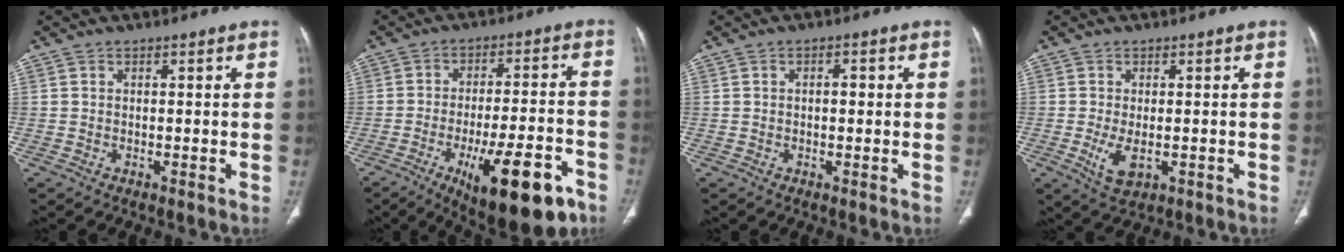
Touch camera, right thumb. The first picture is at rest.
{"total": 18.5, "force": [-9.5, 6.0, 14.7], "torque": [-0.182, 0.040, -0.129]}
{"total": 2.0, "force": [0.2, 1.0, 1.7], "torque": [-0.025, 0.007, 0.001]}
{"total": 4.7, "force": [-1.2, 2.4, 3.8], "torque": [-0.074, -0.011, -0.013]}